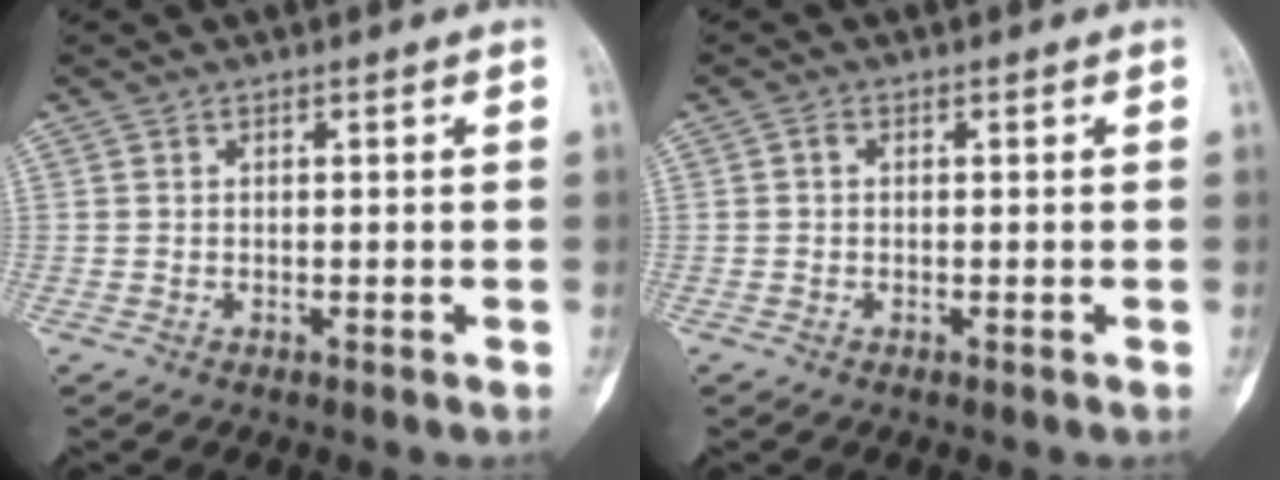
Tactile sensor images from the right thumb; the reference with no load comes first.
{"total": 0.7, "force": [0.0, 0.6, 0.5], "torque": [-0.007, 0.002, -0.005]}